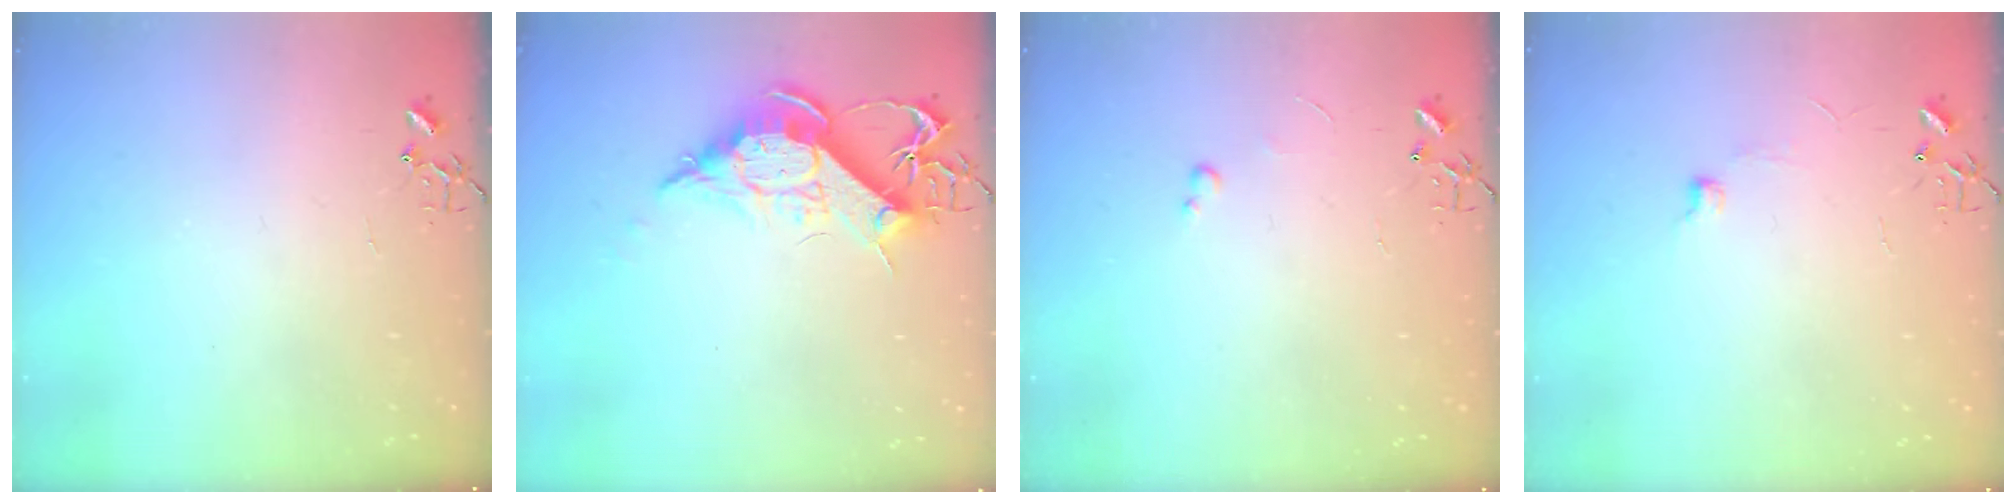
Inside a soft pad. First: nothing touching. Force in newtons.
{"total": 12.6, "press": 12.6, "slide": 1.2}
{"total": 2.4, "press": 2.3, "slide": 0.4}
{"total": 5.6, "press": 5.6, "slide": 0.7}